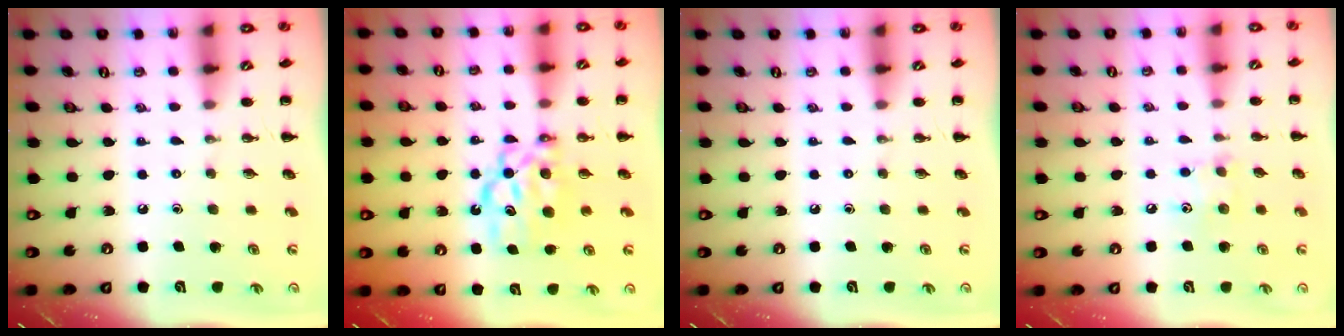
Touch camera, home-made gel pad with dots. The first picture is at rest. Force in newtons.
{"total": 7.6, "press": 7.5, "slide": 1.1}
{"total": 0.0}
{"total": 7.6, "press": 7.5, "slide": 1.4}